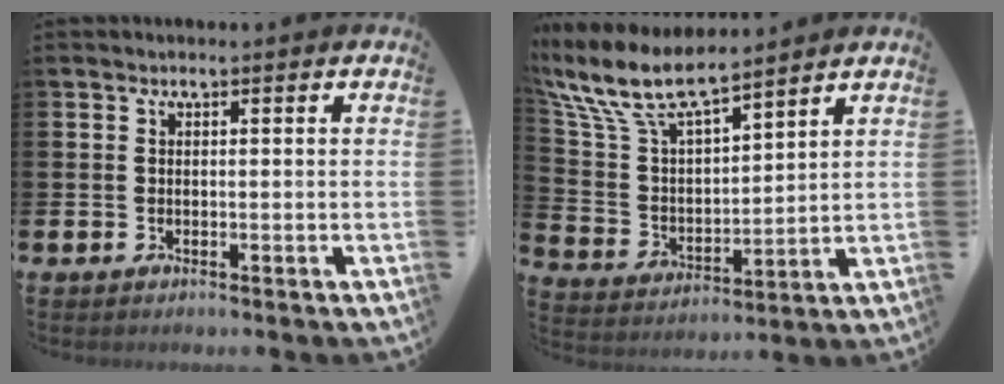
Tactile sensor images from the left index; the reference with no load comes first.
{"total": 10.1, "force": [8.7, 2.5, 4.4], "torque": [-0.127, -0.045, 0.153]}